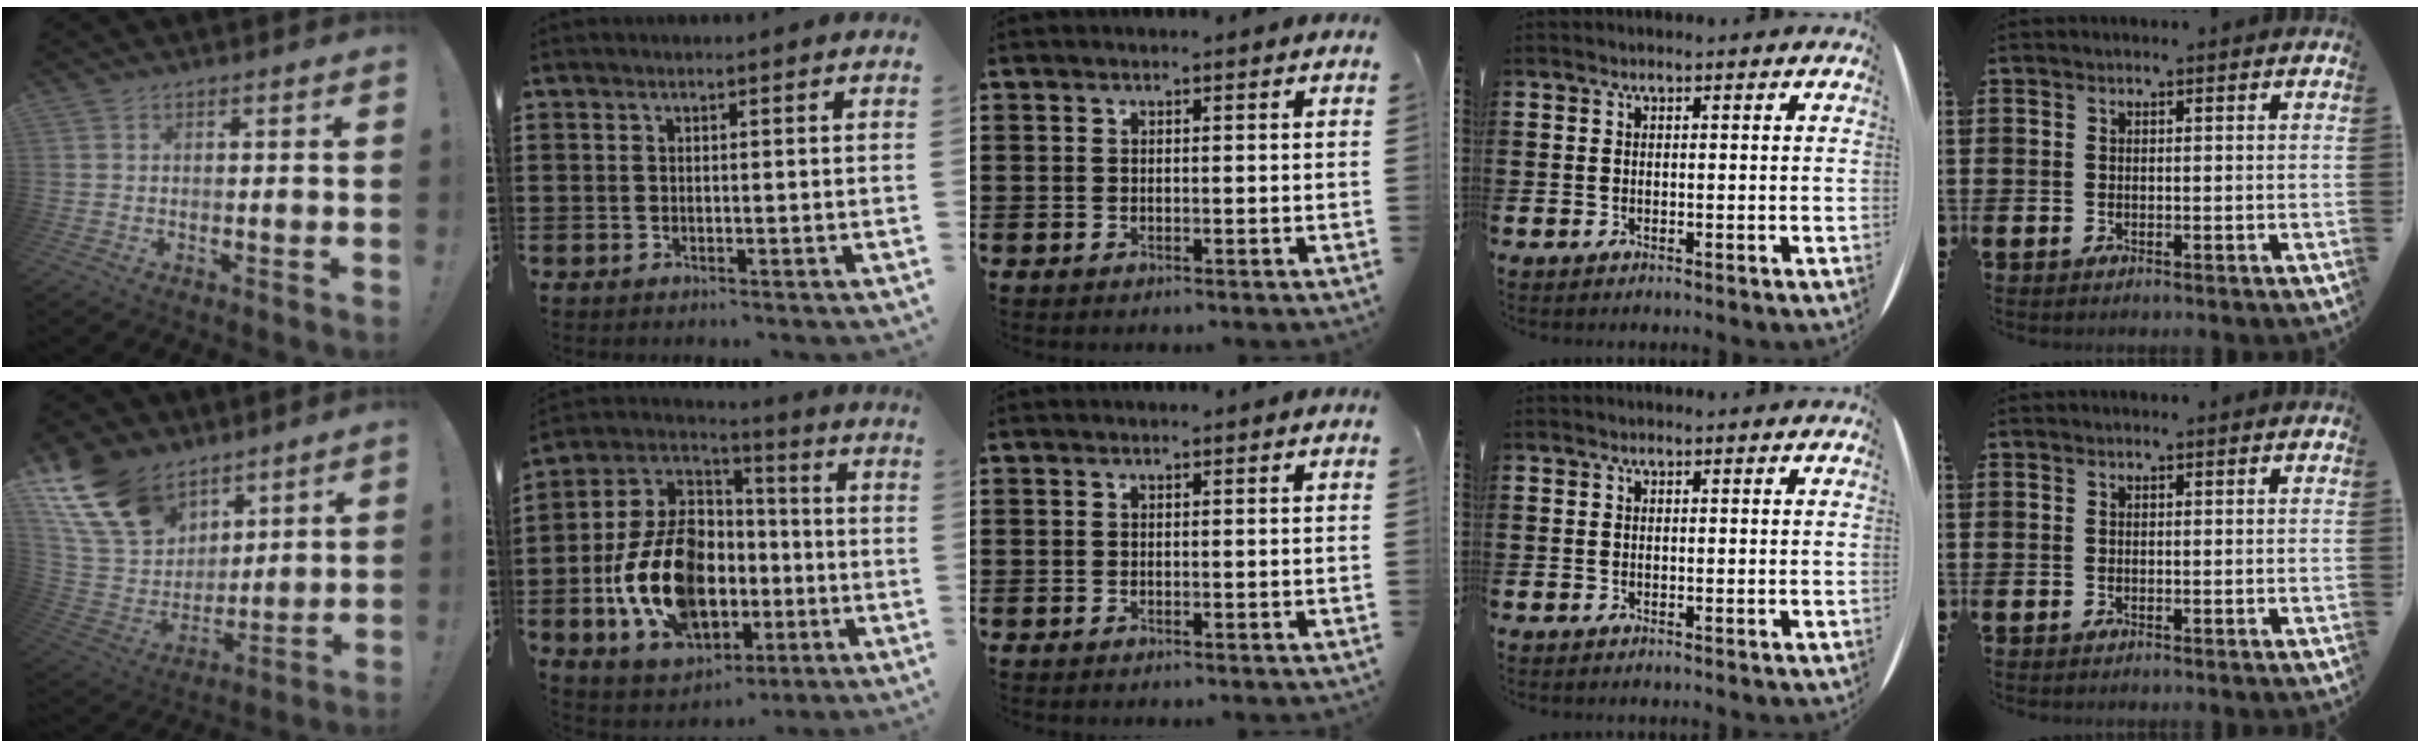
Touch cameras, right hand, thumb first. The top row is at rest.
{"thumb": {"total": 18.7, "force": [11.8, 12.6, 7.2], "torque": [-0.152, -0.068, 0.243]}, "index": {"total": 16.8, "force": [-3.6, 11.2, 12.0], "torque": [-0.290, 0.009, -0.068]}}